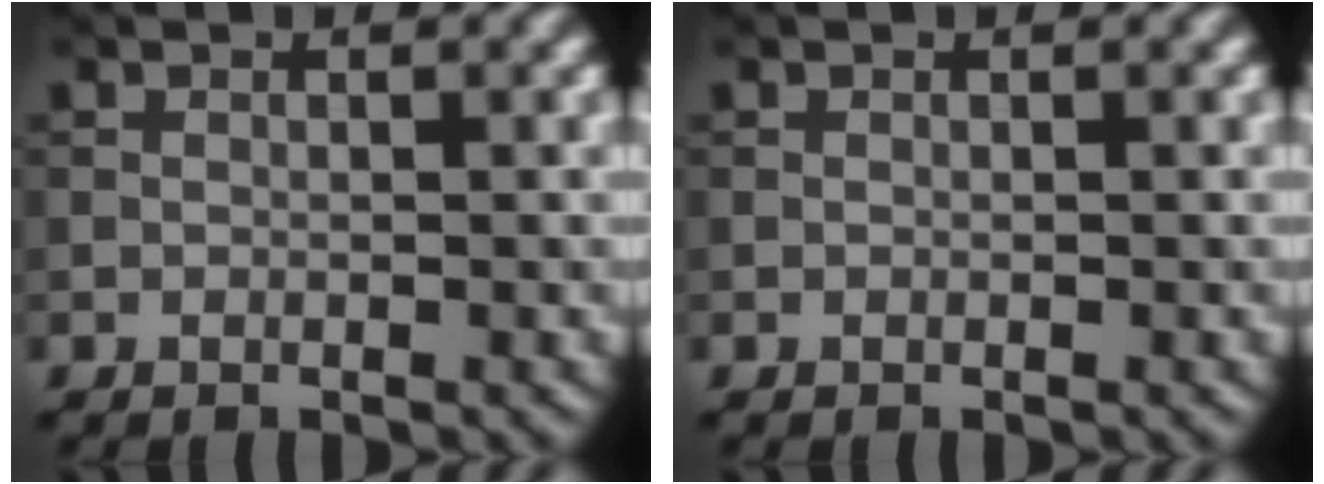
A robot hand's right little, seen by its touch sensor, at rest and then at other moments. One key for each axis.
{"total": 0.0}